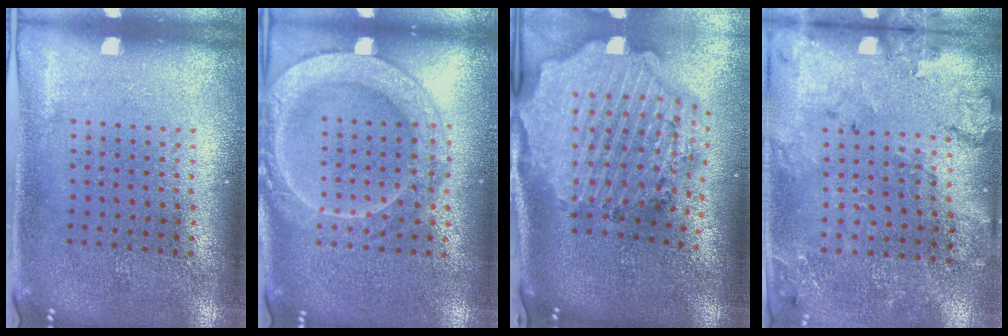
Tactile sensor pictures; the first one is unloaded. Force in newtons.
{"total": 2.0, "press": 2.0, "slide": 0.3}
{"total": 4.0, "press": 3.2, "slide": 2.4}
{"total": 1.8, "press": 1.6, "slide": 0.7}